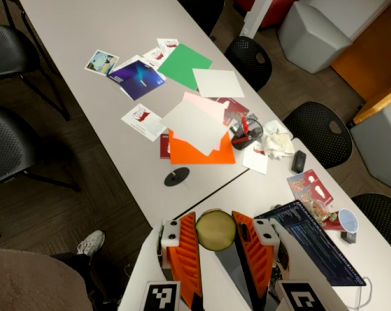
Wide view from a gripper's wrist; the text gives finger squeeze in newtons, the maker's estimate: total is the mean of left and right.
{"total": 8.6, "left": 8.6, "right": 8.7}